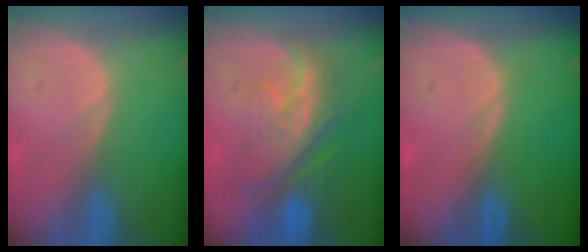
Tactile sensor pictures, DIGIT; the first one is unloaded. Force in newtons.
{"total": 8.4, "press": 8.1, "slide": 1.9}
{"total": 0.0}